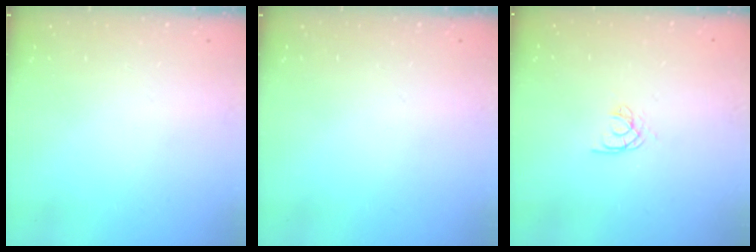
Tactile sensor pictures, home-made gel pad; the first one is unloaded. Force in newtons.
{"total": 0.0}
{"total": 2.6, "press": 2.6, "slide": 0.1}